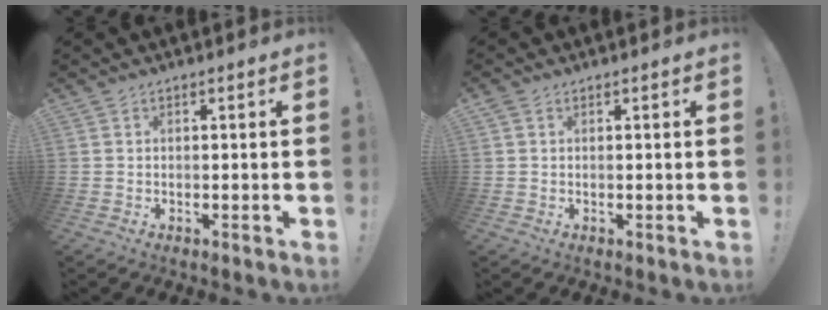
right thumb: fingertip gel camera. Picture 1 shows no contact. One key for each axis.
{"total": 0.7, "fx": 0.6, "fy": 0.3, "fz": -0.1, "tx": 0.001, "ty": 0.001, "tz": 0.011}